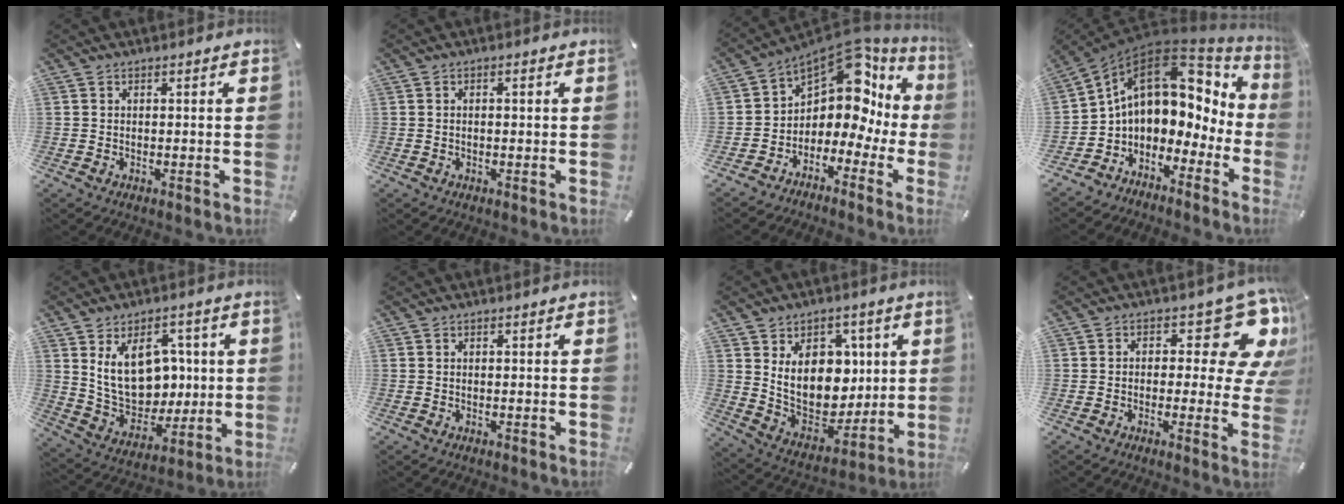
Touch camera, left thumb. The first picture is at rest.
{"total": 1.1, "force": [-0.2, 0.5, 1.0], "torque": [-0.017, 0.003, -0.005]}
{"total": 10.6, "force": [5.8, 6.1, 6.4], "torque": [-0.102, -0.062, 0.091]}
{"total": 11.6, "force": [3.5, 8.7, 6.9], "torque": [-0.118, -0.031, 0.061]}
{"total": 16.4, "force": [3.8, 12.0, 10.5], "torque": [-0.177, -0.012, 0.078]}
{"total": 0.0}
{"total": 16.1, "force": [4.7, 12.3, 9.3], "torque": [-0.144, -0.033, 0.096]}
{"total": 13.4, "force": [6.4, 6.1, 10.0], "torque": [-0.125, -0.051, 0.106]}